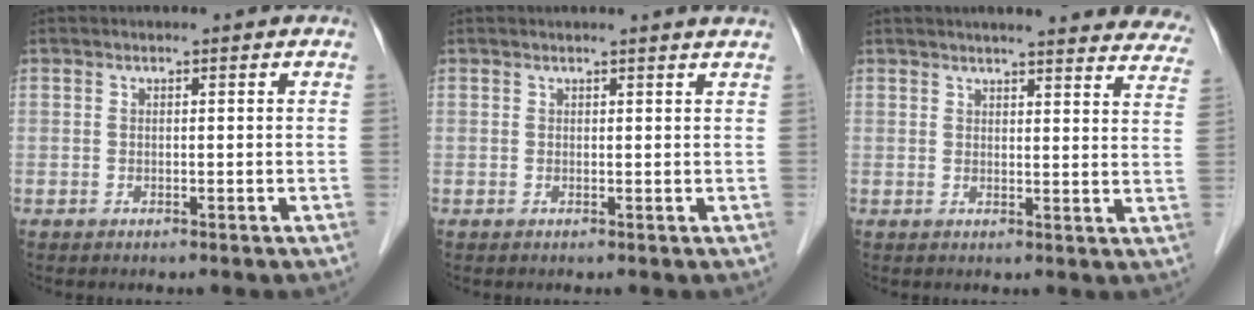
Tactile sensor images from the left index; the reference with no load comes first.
{"total": 2.2, "force": [2.1, -0.5, 0.6], "torque": [-0.016, -0.004, 0.018]}
{"total": 22.7, "force": [21.0, 3.0, 7.9], "torque": [-0.093, -0.048, 0.227]}